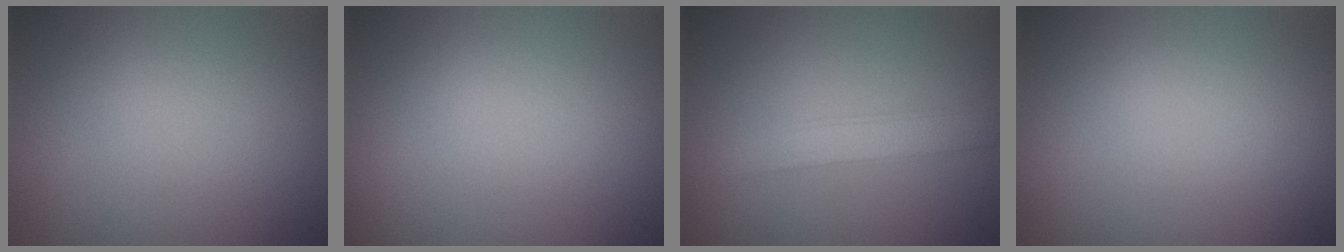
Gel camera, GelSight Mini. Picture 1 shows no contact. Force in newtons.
{"total": 0.0}
{"total": 2.4, "press": 2.4, "slide": 0.1}
{"total": 0.0}